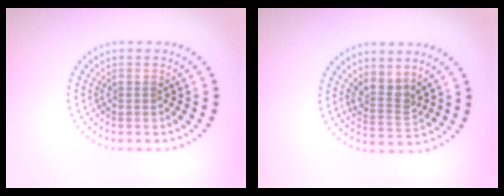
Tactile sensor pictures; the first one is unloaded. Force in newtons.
{"total": 2.6, "press": 1.9, "slide": 1.7}